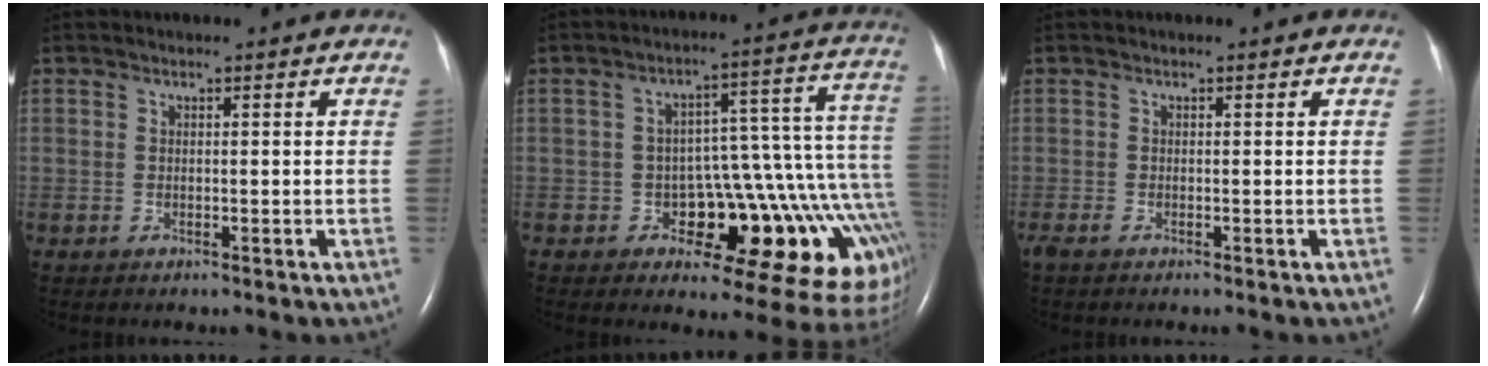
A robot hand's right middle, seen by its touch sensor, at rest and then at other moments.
{"total": 15.0, "force": [-5.1, 5.9, 12.8], "torque": [-0.084, 0.077, -0.068]}
{"total": 0.9, "force": [-0.6, 0.0, 0.6], "torque": [-0.020, -0.005, -0.015]}